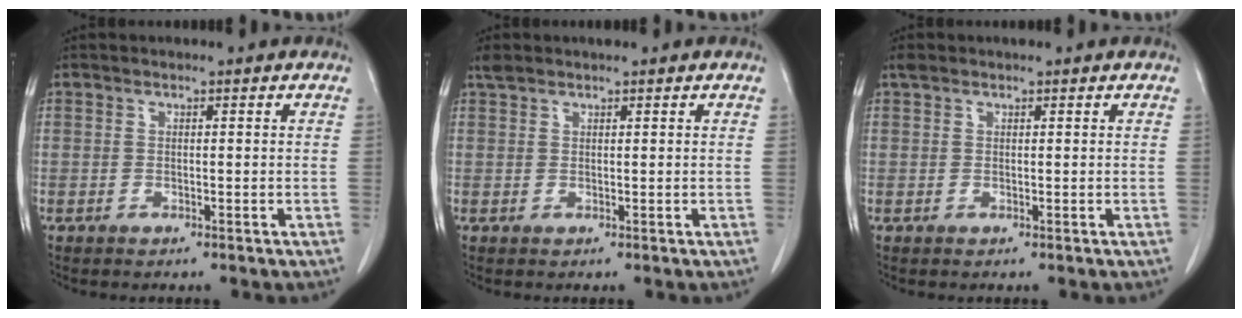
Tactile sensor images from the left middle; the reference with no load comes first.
{"total": 1.8, "force": [1.6, 0.3, 0.6], "torque": [-0.017, 0.014, 0.032]}
{"total": 1.2, "force": [1.1, 0.4, 0.5], "torque": [-0.017, 0.018, 0.021]}